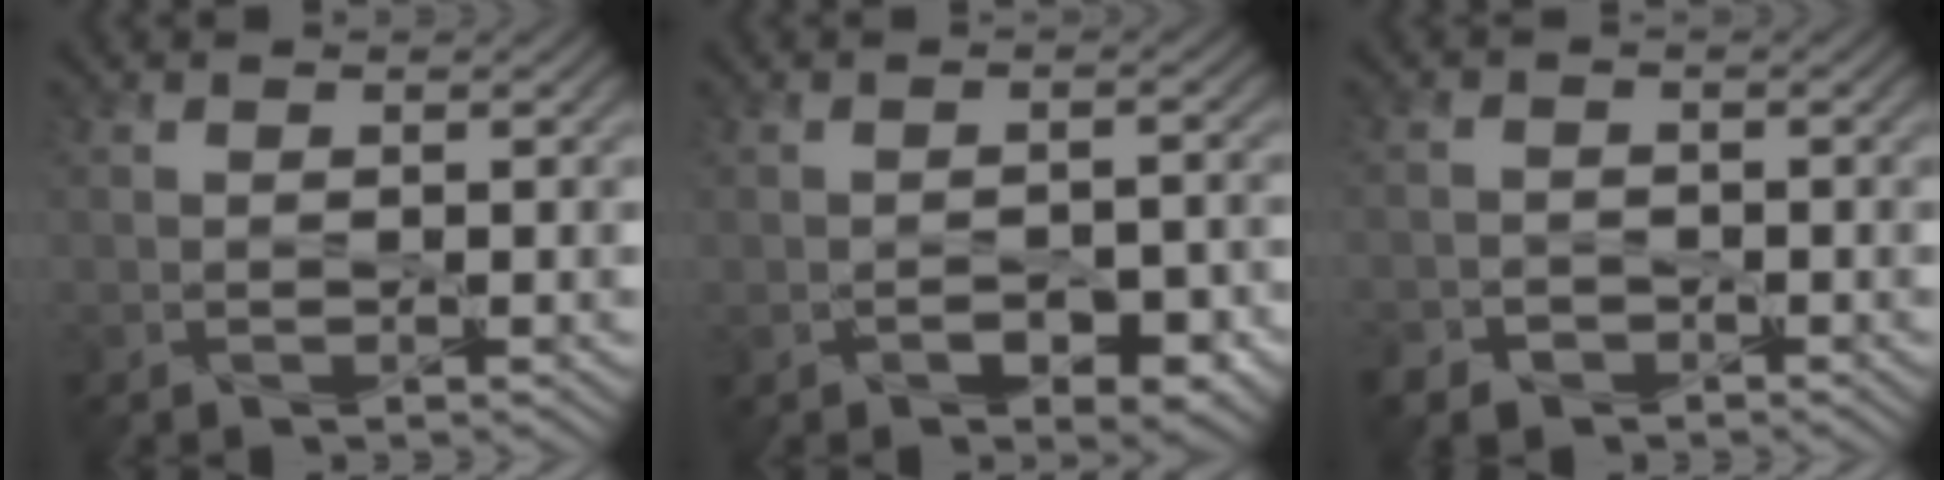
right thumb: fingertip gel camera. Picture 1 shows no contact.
{"total": 4.4, "force": [-1.9, 2.5, 3.1], "torque": [-0.046, -0.005, -0.026]}
{"total": 2.8, "force": [-2.0, 1.8, 0.6], "torque": [-0.012, -0.003, -0.043]}